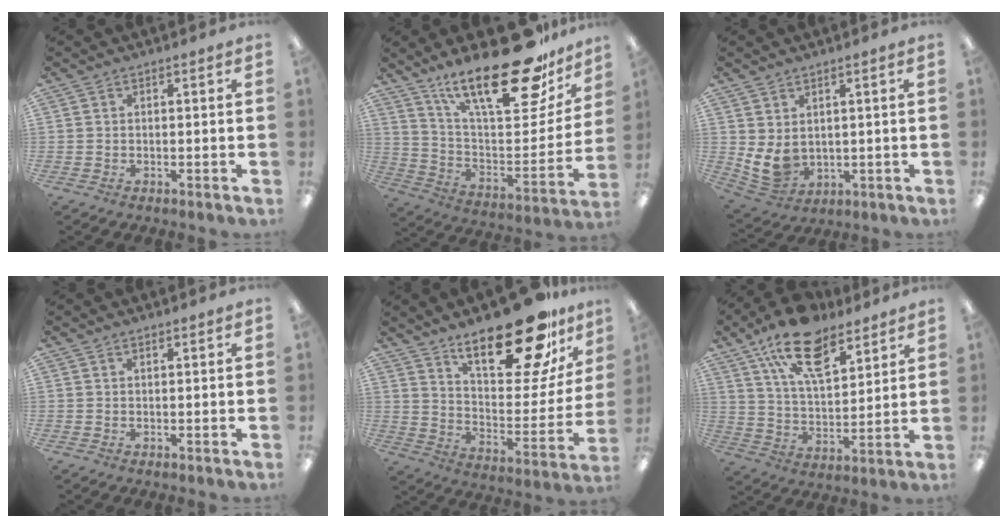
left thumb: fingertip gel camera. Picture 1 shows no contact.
{"total": 27.6, "force": [19.5, 9.3, 17.2], "torque": [-0.261, -0.124, 0.324]}
{"total": 6.4, "force": [1.5, 4.8, 4.0], "torque": [-0.100, -0.015, 0.028]}
{"total": 0.6, "force": [0.5, 0.3, 0.3], "torque": [-0.007, 0.003, 0.008]}
{"total": 25.5, "force": [18.0, 8.7, 15.8], "torque": [-0.224, -0.117, 0.294]}
{"total": 17.5, "force": [11.6, 8.2, 10.3], "torque": [-0.177, -0.048, 0.204]}